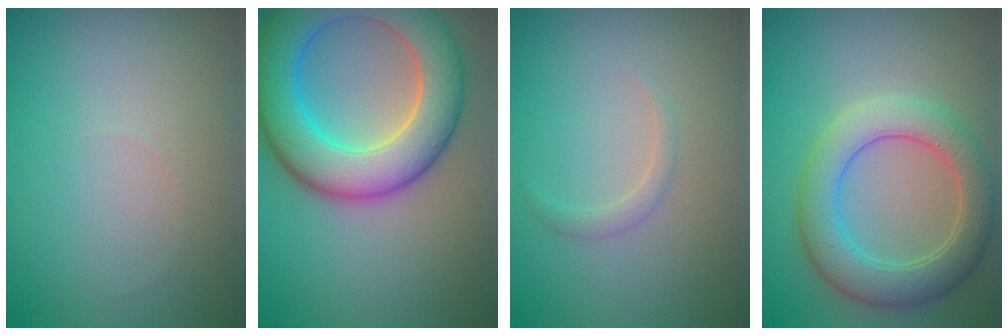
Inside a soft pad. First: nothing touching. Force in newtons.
{"total": 9.5, "press": 9.5, "slide": 0.2}
{"total": 0.9, "press": 0.9, "slide": 0.0}
{"total": 5.5, "press": 5.4, "slide": 0.4}